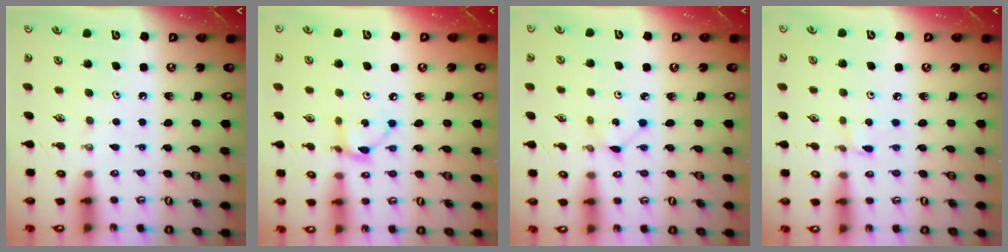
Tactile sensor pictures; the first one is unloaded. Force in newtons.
{"total": 4.8, "press": 4.8, "slide": 0.1}
{"total": 1.2, "press": 1.2, "slide": 0.1}
{"total": 1.5, "press": 1.5, "slide": 0.2}